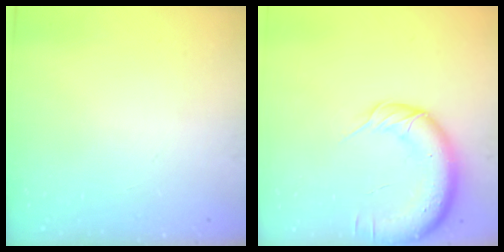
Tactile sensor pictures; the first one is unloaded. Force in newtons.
{"total": 13.9, "press": 13.6, "slide": 2.9}